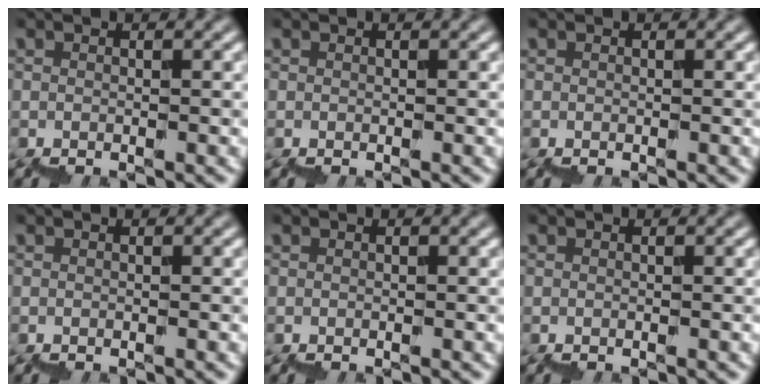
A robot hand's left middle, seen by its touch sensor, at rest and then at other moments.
{"total": 0.0}
{"total": 0.0}
{"total": 0.0}
{"total": 0.0}
{"total": 0.0}